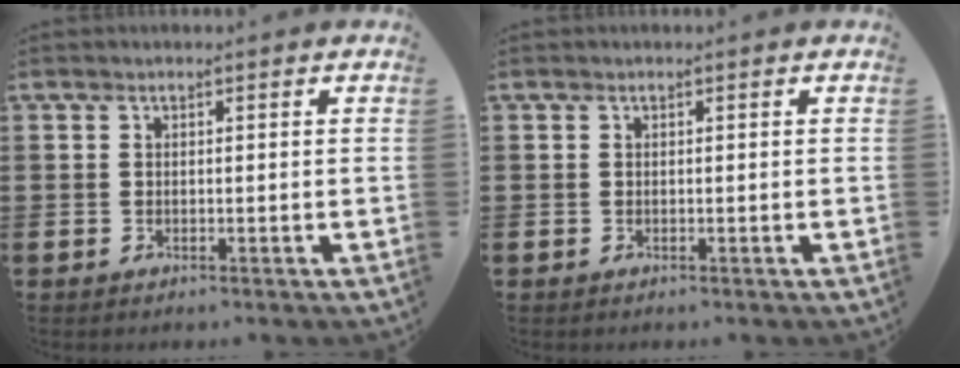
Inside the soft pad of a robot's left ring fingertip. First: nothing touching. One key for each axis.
{"total": 0.0}